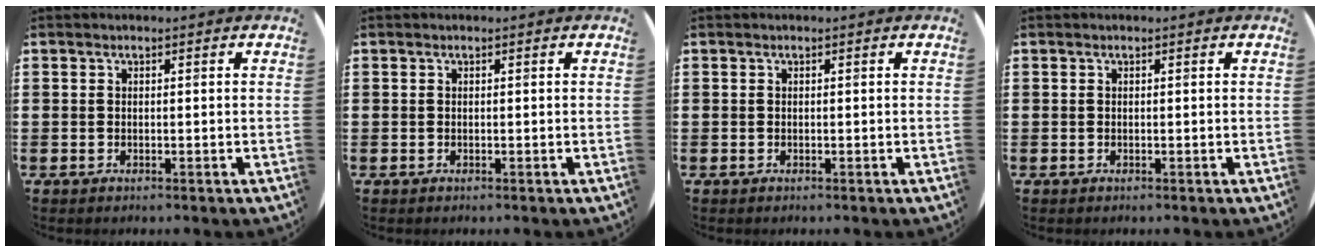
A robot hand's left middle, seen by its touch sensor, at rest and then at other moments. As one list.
[{"total": 0.0}, {"total": 0.0}, {"total": 0.0}]